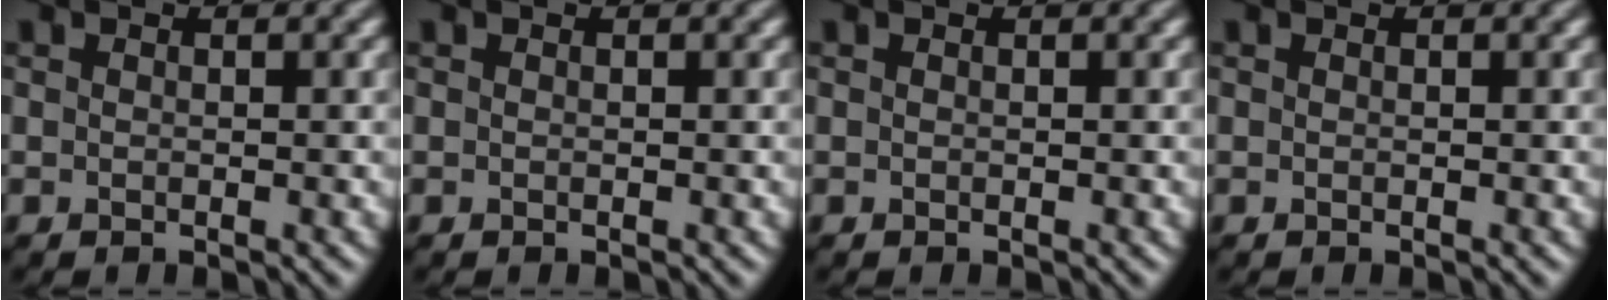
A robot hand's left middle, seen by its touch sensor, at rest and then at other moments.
{"total": 0.0}
{"total": 0.0}
{"total": 0.0}